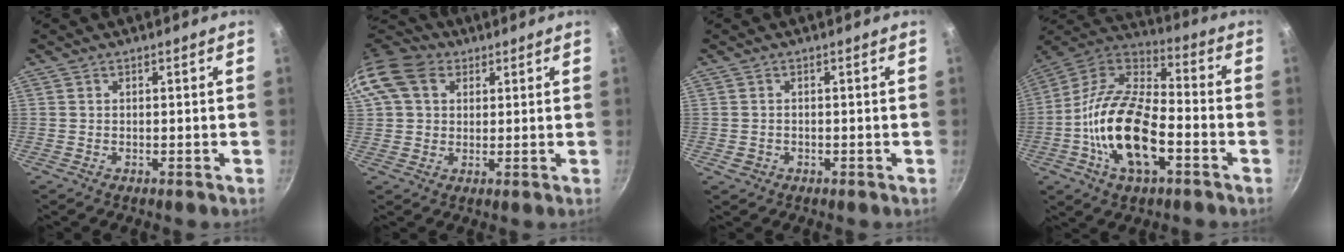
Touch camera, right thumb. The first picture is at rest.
{"total": 13.4, "force": [4.6, 10.3, 7.2], "torque": [-0.137, 0.020, 0.073]}
{"total": 1.6, "force": [-0.5, 1.4, 0.7], "torque": [-0.013, 0.002, -0.005]}
{"total": 20.5, "force": [-5.8, 10.3, 16.8], "torque": [-0.305, 0.038, -0.125]}